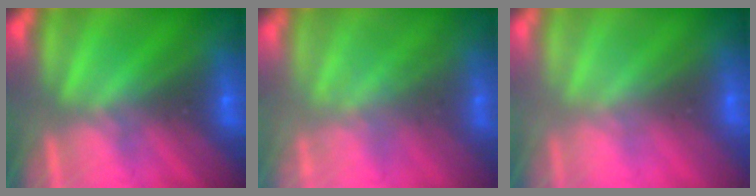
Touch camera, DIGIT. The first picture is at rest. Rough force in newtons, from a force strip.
{"total": 2.0}
{"total": 2.5}